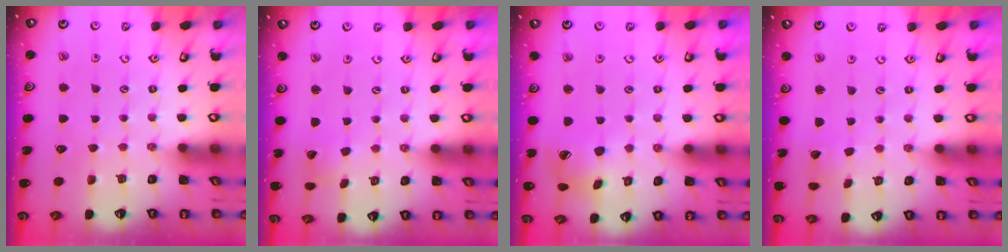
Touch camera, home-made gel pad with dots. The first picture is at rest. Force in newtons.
{"total": 2.7, "press": 2.7, "slide": 0.3}
{"total": 11.5, "press": 11.4, "slide": 1.5}
{"total": 1.7, "press": 1.7, "slide": 0.1}